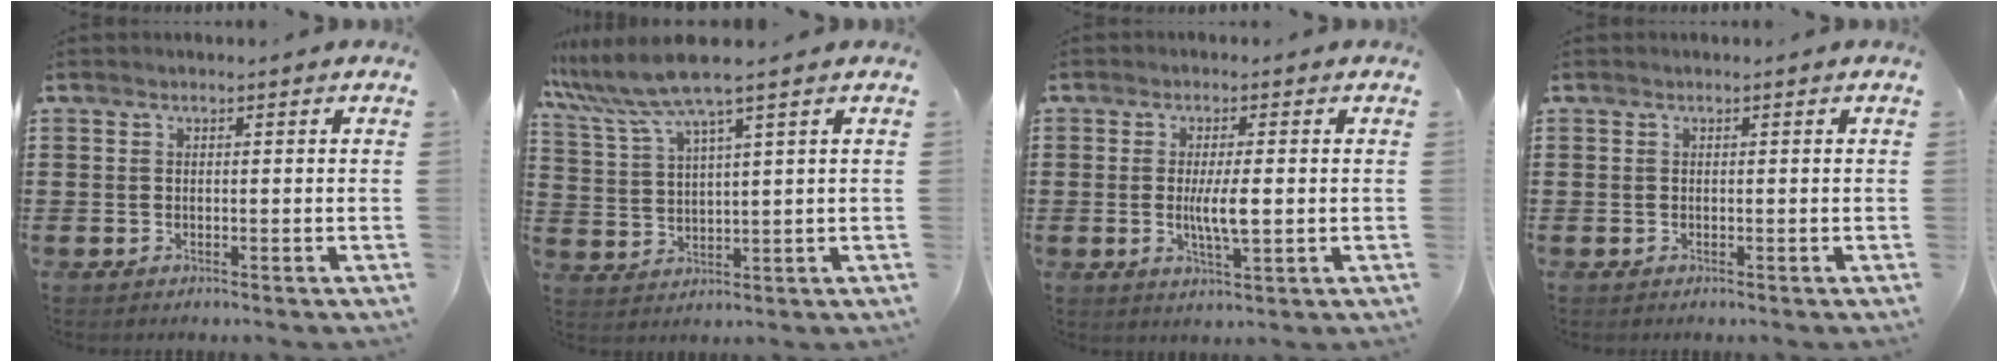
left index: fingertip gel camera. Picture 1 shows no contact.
{"total": 7.4, "force": [5.5, -0.3, 4.9], "torque": [-0.120, -0.024, 0.093]}
{"total": 5.2, "force": [0.0, 1.0, 5.1], "torque": [-0.105, -0.007, -0.006]}
{"total": 0.0}